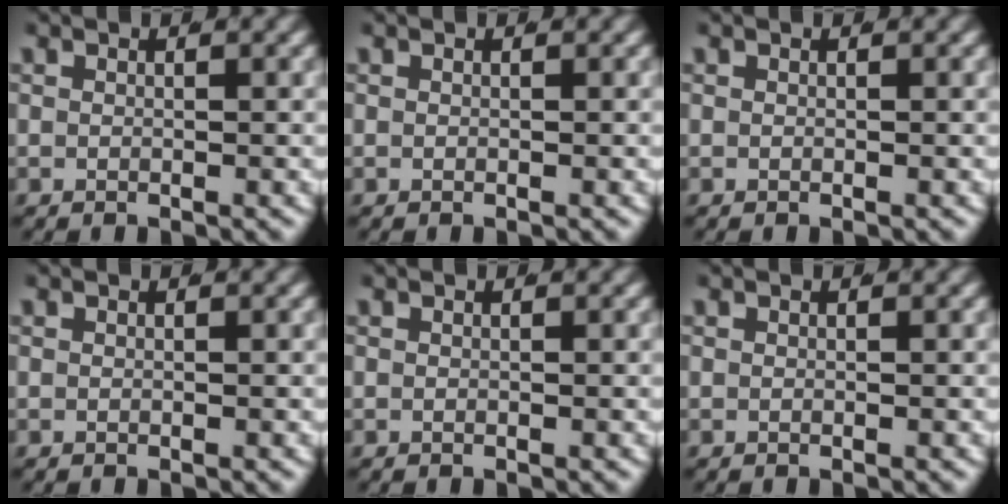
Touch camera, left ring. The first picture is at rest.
{"total": 0.0}
{"total": 0.0}
{"total": 0.0}
{"total": 0.0}
{"total": 0.0}